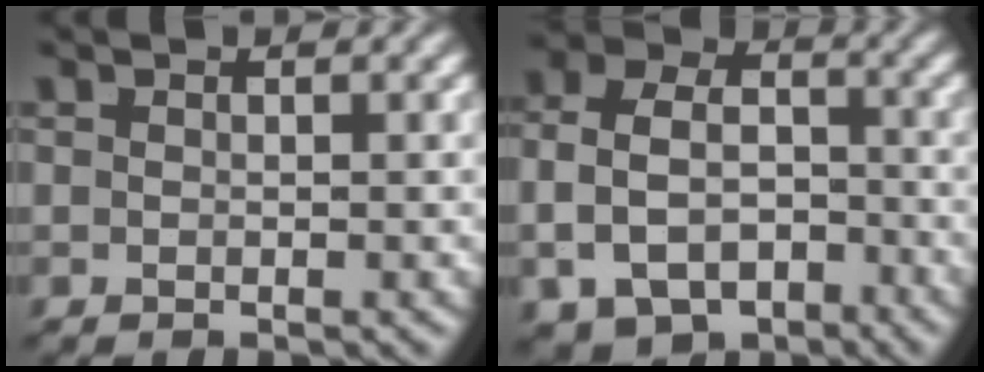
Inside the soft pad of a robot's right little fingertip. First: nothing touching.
{"total": 9.6, "force": [-3.2, 7.8, 4.7], "torque": [-0.084, -0.029, -0.055]}